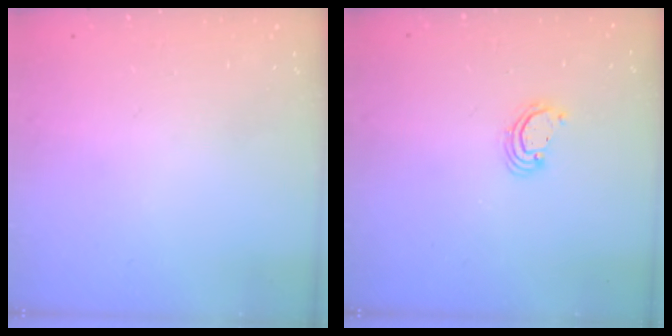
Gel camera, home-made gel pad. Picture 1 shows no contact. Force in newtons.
{"total": 2.4, "press": 2.4, "slide": 0.1}